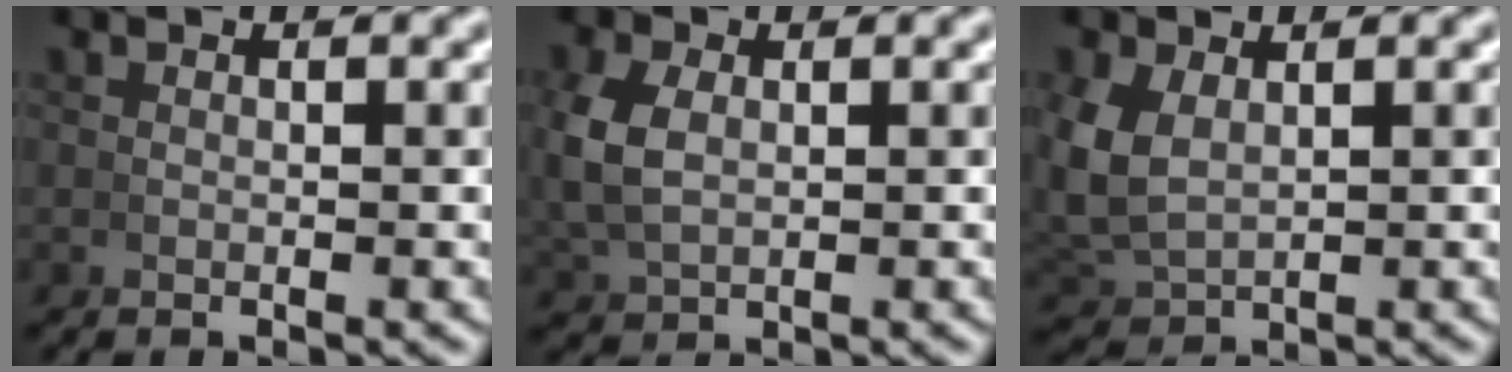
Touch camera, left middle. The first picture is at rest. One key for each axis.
{"total": 3.5, "fx": 0.5, "fy": 2.6, "fz": 2.3, "tx": -0.072, "ty": -0.008, "tz": 0.023}
{"total": 3.8, "fx": 0.7, "fy": 3.0, "fz": 2.3, "tx": -0.082, "ty": -0.015, "tz": 0.031}